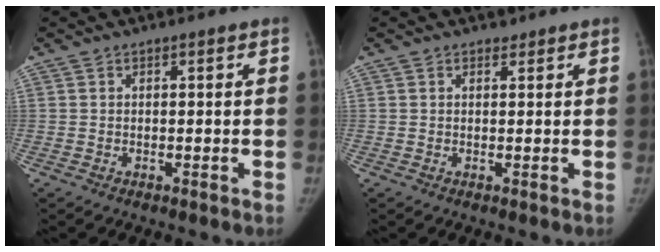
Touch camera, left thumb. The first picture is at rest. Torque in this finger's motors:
{"motor_torque": [0.10, -0.01, 0.25, -0.33, 0.02]}